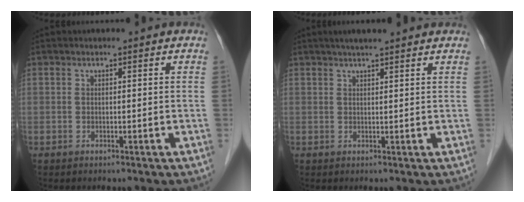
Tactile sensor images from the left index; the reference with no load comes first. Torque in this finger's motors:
{"motor_torque": [-0.17, -0.21, 0.05, 0.01]}